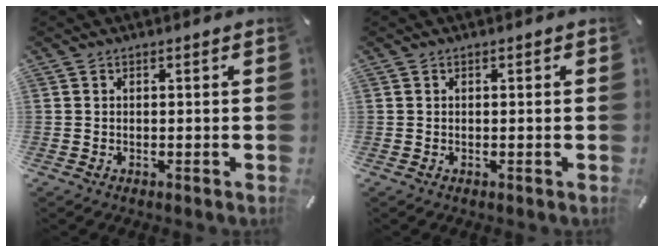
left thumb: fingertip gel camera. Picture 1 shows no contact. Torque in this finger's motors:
{"motor_torque": [0.17, 0.14, 0.18, -0.01, 0.01]}